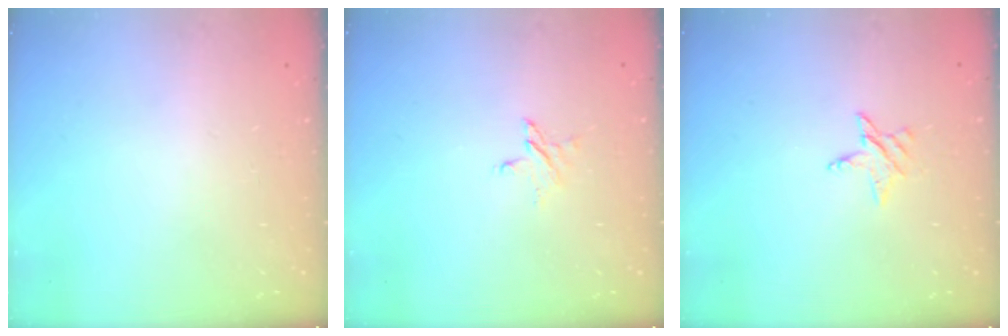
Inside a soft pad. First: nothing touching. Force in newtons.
{"total": 3.5, "press": 3.5, "slide": 0.3}
{"total": 2.7, "press": 2.7, "slide": 0.2}